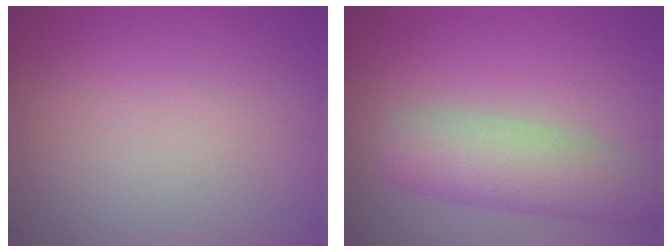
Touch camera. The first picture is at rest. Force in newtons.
{"total": 5.7, "press": 5.7, "slide": 0.3}